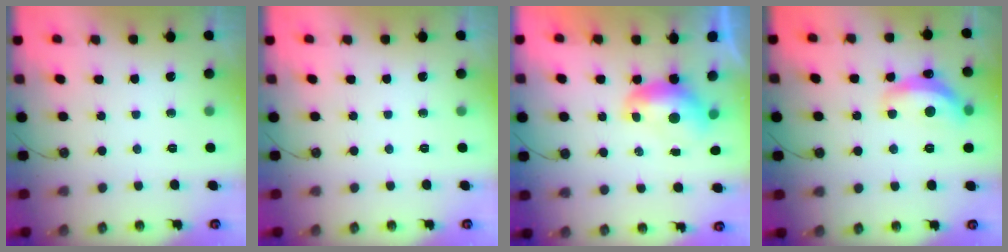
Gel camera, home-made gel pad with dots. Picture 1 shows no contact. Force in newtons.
{"total": 0.0}
{"total": 1.3, "press": 1.2, "slide": 0.4}
{"total": 7.4, "press": 7.4, "slide": 0.6}